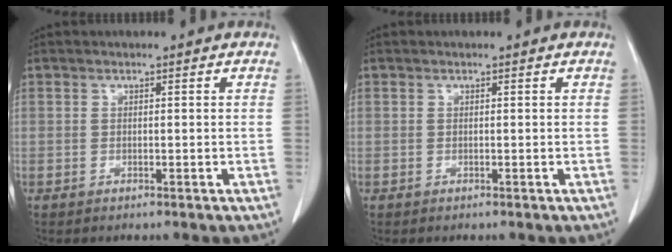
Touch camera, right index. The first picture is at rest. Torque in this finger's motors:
{"motor_torque": [0.03, 0.12, -0.02, 0.00]}